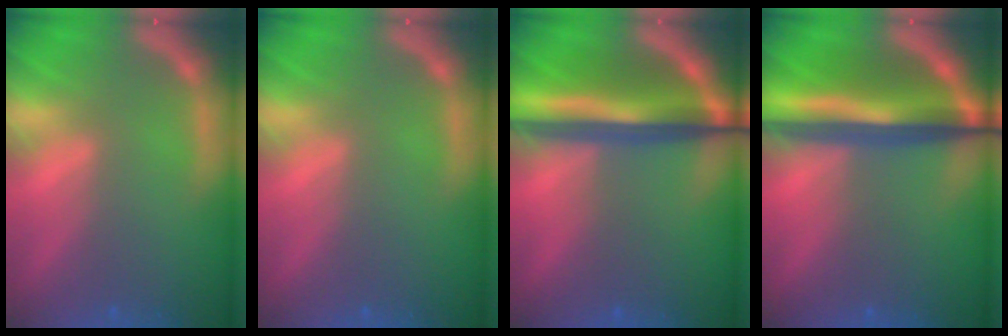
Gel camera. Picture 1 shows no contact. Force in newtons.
{"total": 0.0}
{"total": 9.4}
{"total": 10.0}